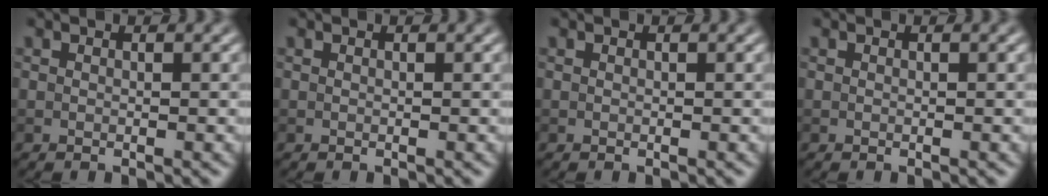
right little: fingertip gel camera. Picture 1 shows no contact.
{"total": 0.0}
{"total": 0.0}
{"total": 0.0}